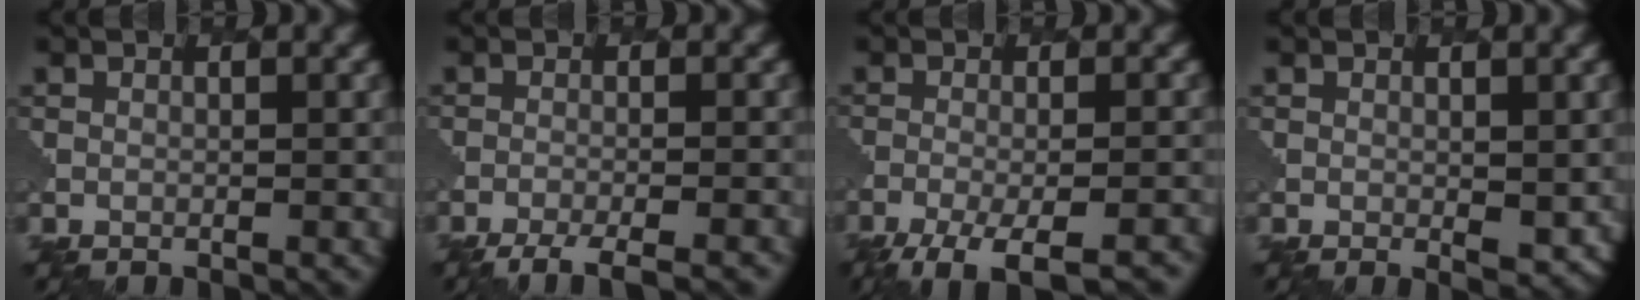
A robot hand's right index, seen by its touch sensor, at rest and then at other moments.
{"total": 4.6, "force": [-3.7, 0.8, 2.6], "torque": [-0.034, -0.007, -0.066]}
{"total": 7.4, "force": [-5.1, 2.0, 5.0], "torque": [-0.073, -0.015, -0.080]}
{"total": 1.8, "force": [0.3, 0.8, 1.6], "torque": [-0.020, -0.007, 0.009]}